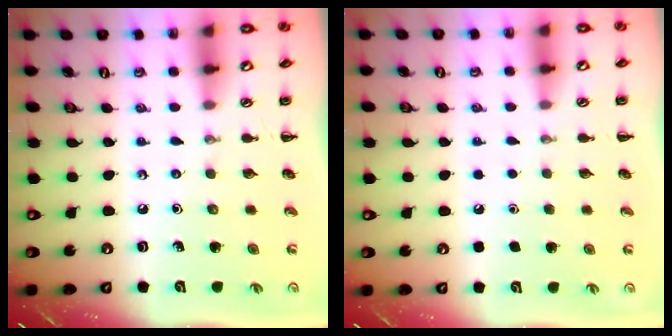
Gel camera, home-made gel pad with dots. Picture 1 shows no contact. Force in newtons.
{"total": 1.6, "press": 1.6, "slide": 0.1}